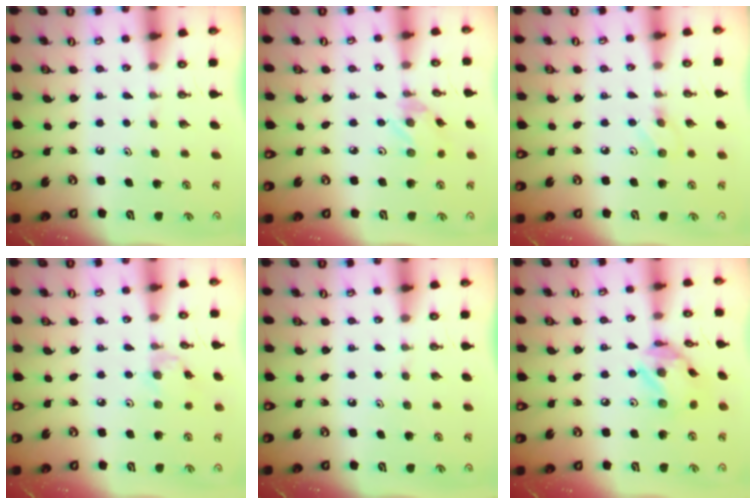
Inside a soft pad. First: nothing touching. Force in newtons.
{"total": 1.5, "press": 1.5, "slide": 0.0}
{"total": 5.0, "press": 4.9, "slide": 0.6}
{"total": 0.9, "press": 0.8, "slide": 0.2}
{"total": 0.0}
{"total": 12.2, "press": 12.1, "slide": 1.1}